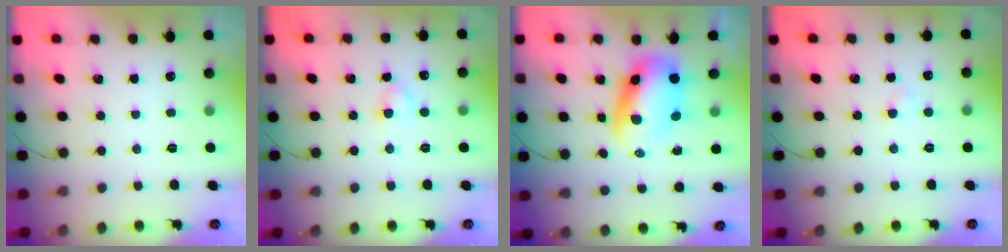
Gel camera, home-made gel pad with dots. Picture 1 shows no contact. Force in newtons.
{"total": 2.9, "press": 2.8, "slide": 0.8}
{"total": 8.5, "press": 8.3, "slide": 2.0}
{"total": 1.9, "press": 1.7, "slide": 0.9}